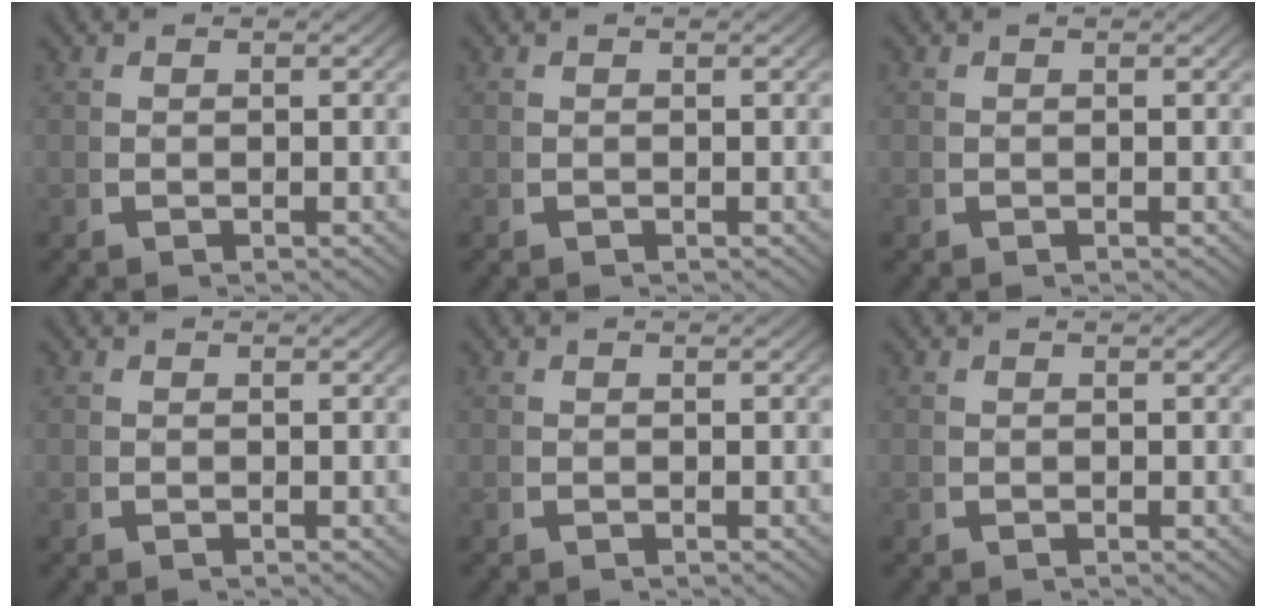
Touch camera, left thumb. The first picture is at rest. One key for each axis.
{"total": 0.0}
{"total": 0.0}
{"total": 0.0}
{"total": 0.0}
{"total": 0.0}